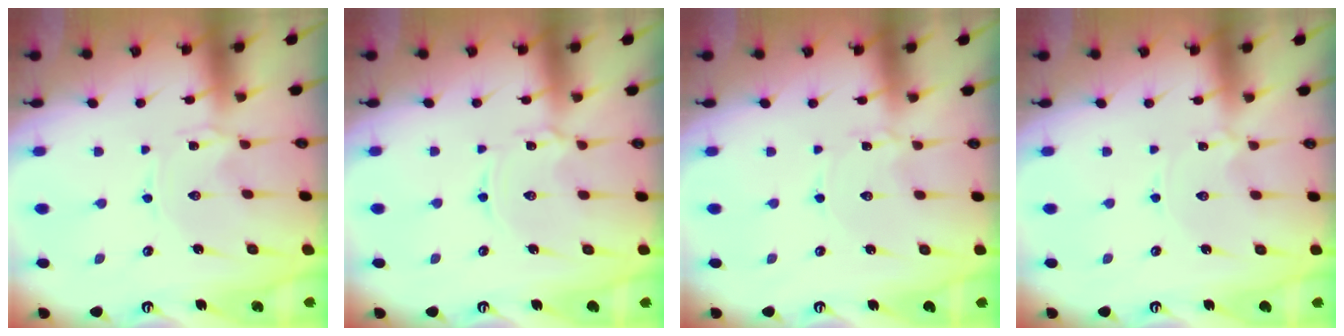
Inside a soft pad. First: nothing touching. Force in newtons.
{"total": 1.9, "press": 1.9, "slide": 0.2}
{"total": 0.9, "press": 0.9, "slide": 0.0}
{"total": 0.0}